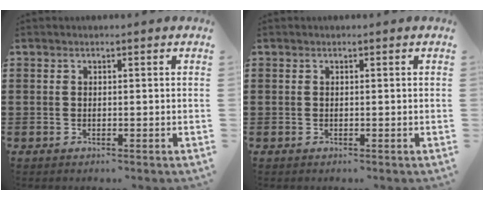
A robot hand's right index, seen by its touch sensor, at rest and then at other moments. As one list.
[{"total": 0.0}]